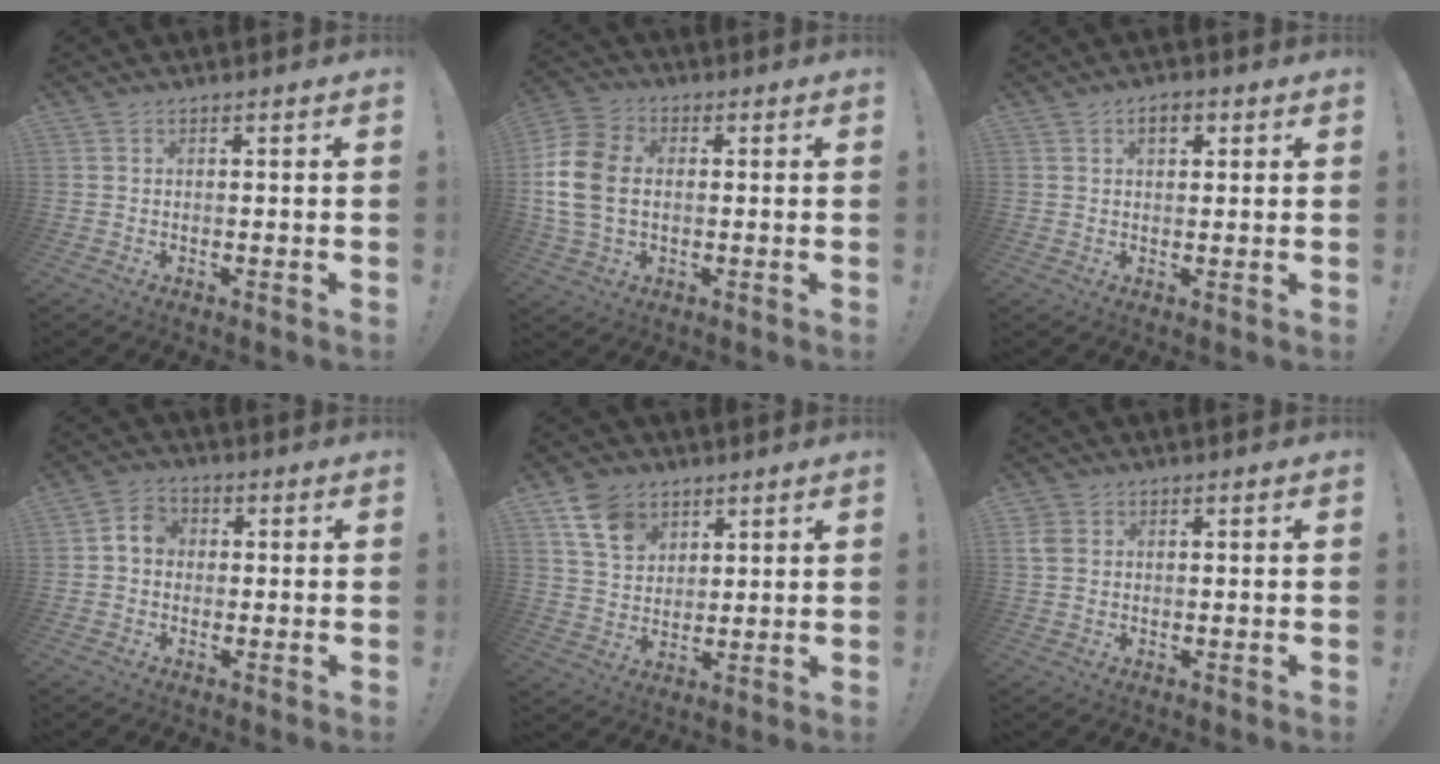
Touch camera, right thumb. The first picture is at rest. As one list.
[{"total": 13.9, "force": [0.6, 10.1, 9.5], "torque": [-0.204, 0.003, 0.010]}, {"total": 3.9, "force": [1.5, 2.3, 2.7], "torque": [-0.044, 0.003, 0.023]}, {"total": 5.4, "force": [0.1, 4.6, 2.9], "torque": [-0.054, 0.018, 0.005]}, {"total": 11.2, "force": [6.4, 7.9, 4.8], "torque": [-0.079, -0.025, 0.126]}, {"total": 3.8, "force": [0.7, 3.1, 2.1], "torque": [-0.034, 0.006, 0.016]}]